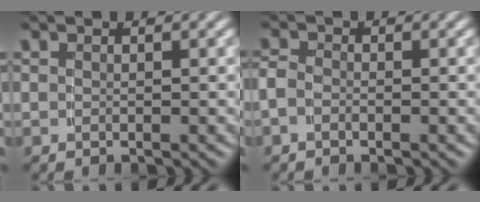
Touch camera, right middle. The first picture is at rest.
{"total": 1.7, "force": [-0.2, 1.4, 0.8], "torque": [-0.027, -0.008, -0.004]}